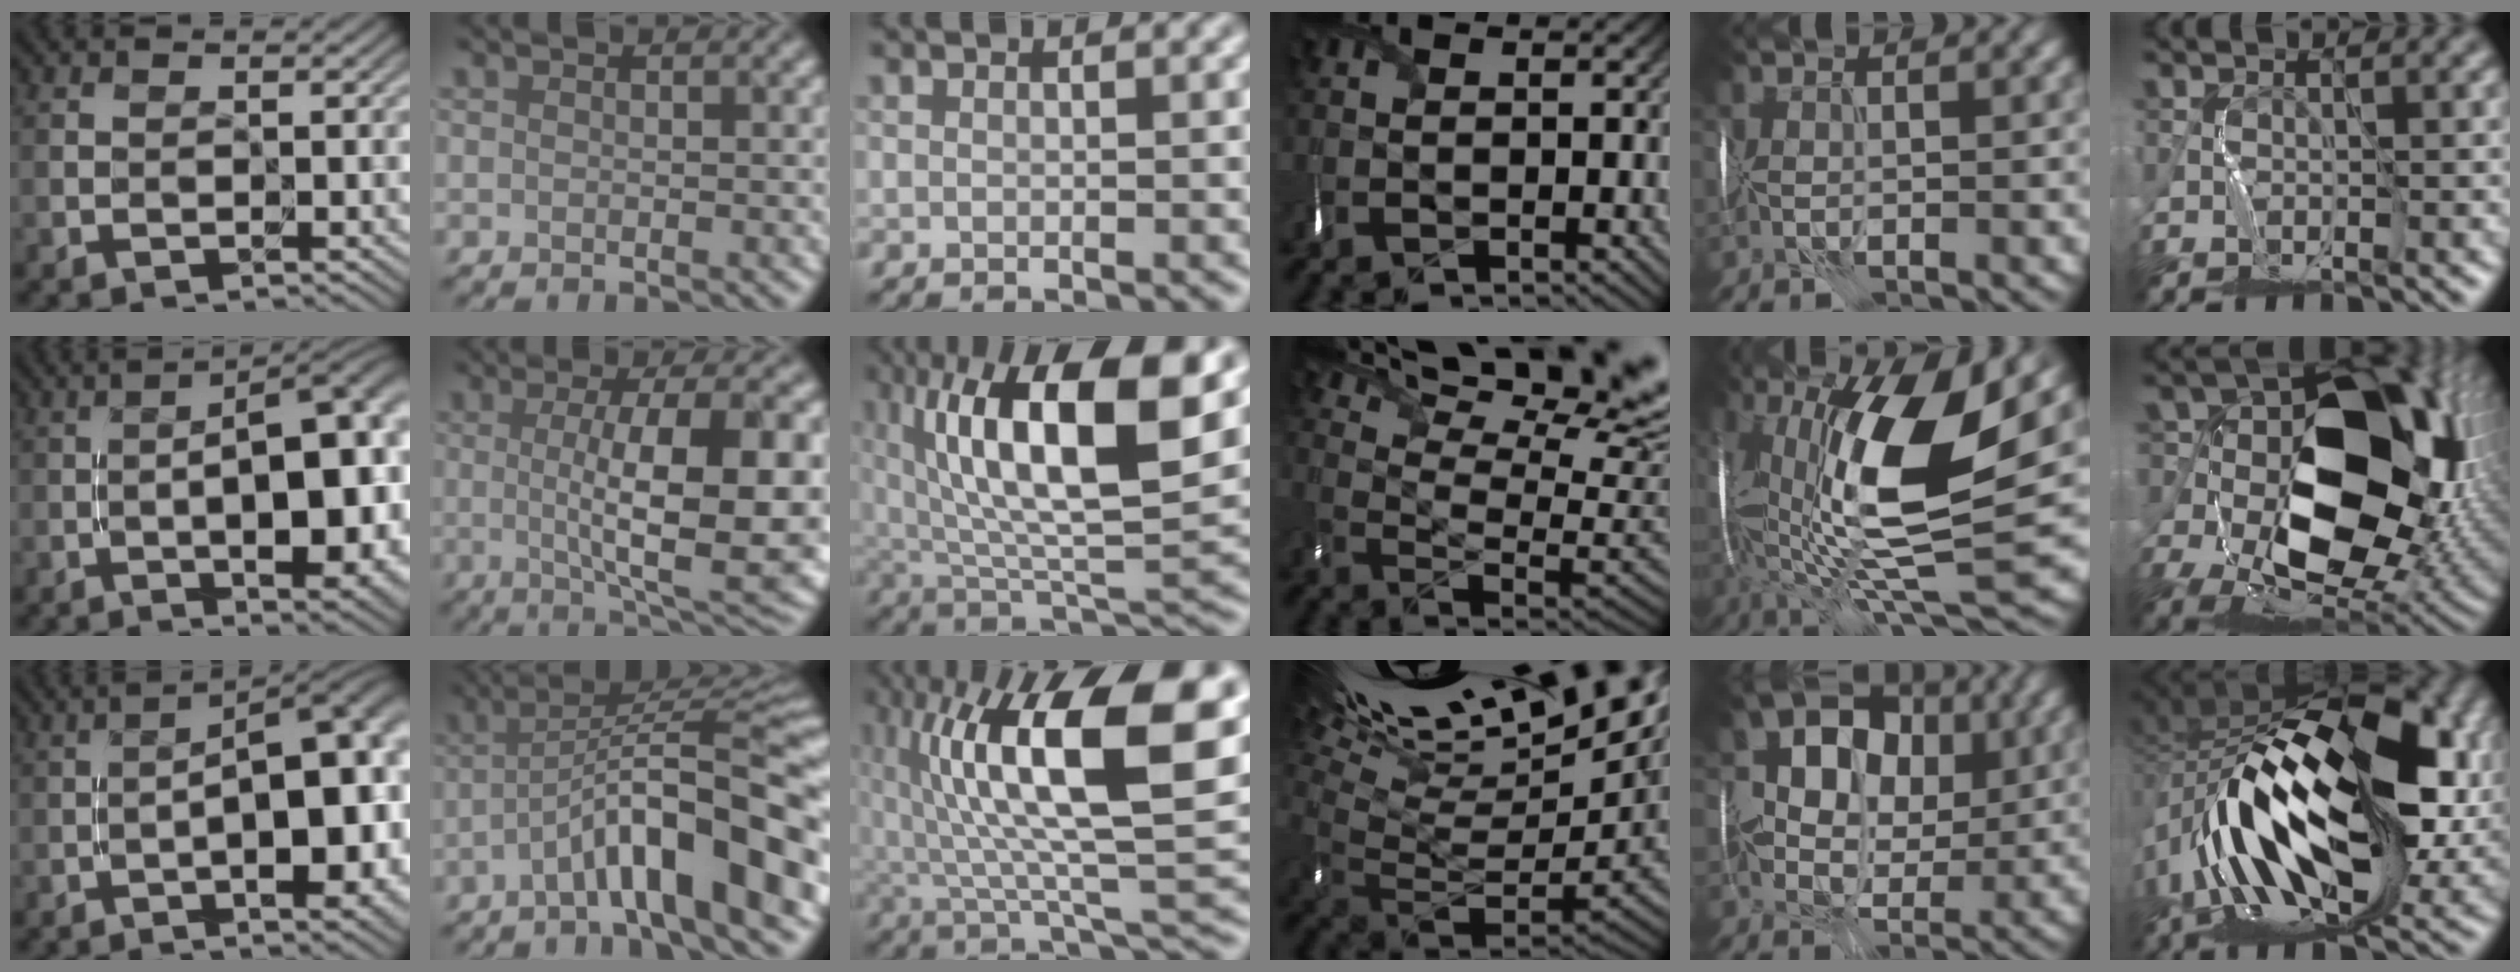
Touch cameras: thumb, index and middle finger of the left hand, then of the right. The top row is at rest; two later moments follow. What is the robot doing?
{"motion": "wrap", "object": "ribbon"}